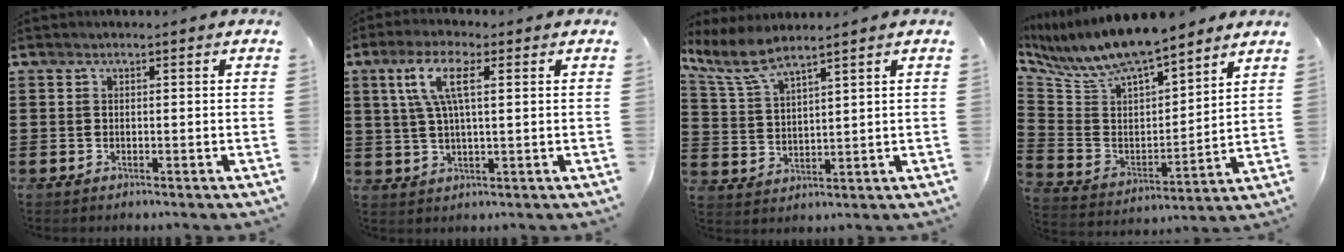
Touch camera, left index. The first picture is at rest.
{"total": 7.5, "force": [2.5, 2.2, 6.7], "torque": [-0.153, 0.005, 0.037]}
{"total": 5.9, "force": [4.9, 0.8, 3.3], "torque": [-0.081, -0.017, 0.087]}
{"total": 8.1, "force": [7.6, 1.3, 2.5], "torque": [-0.088, -0.052, 0.130]}